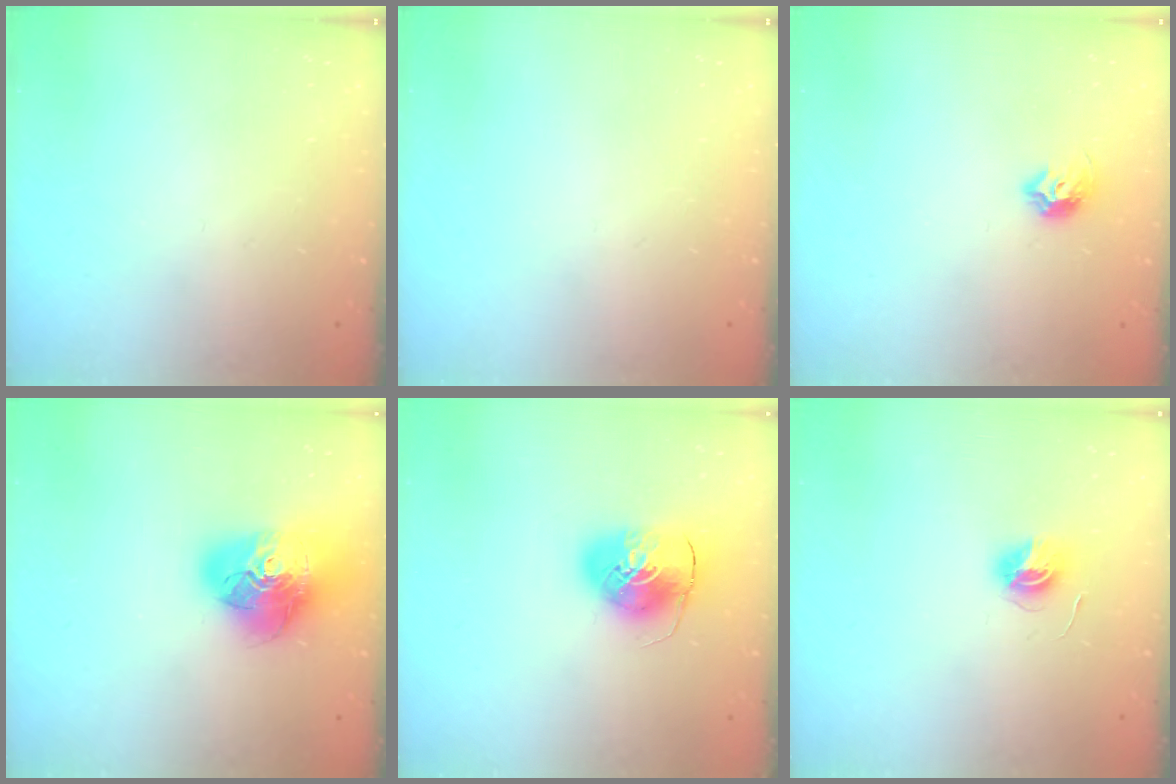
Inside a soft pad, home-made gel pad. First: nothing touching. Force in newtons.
{"total": 0.0}
{"total": 7.7, "press": 7.7, "slide": 1.0}
{"total": 21.4, "press": 21.3, "slide": 2.3}
{"total": 9.5, "press": 9.4, "slide": 1.5}
{"total": 5.6, "press": 5.6, "slide": 0.6}